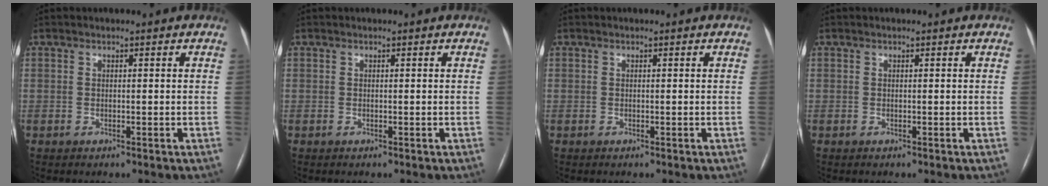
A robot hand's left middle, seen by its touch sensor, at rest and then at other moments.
{"total": 0.0}
{"total": 0.0}
{"total": 0.0}